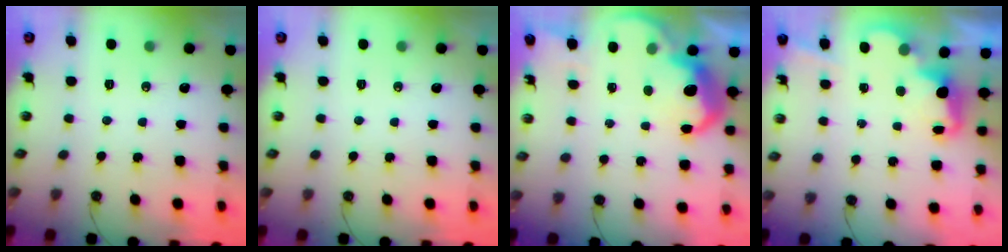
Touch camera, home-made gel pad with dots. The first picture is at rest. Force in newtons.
{"total": 0.0}
{"total": 7.9, "press": 7.9, "slide": 0.6}
{"total": 2.5, "press": 2.5, "slide": 0.6}